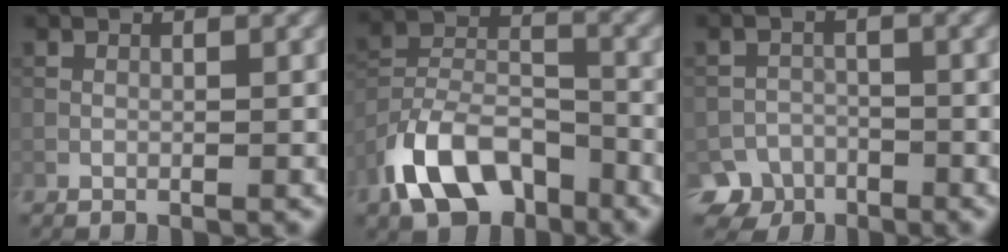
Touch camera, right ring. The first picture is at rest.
{"total": 9.1, "force": [-6.0, 4.8, 5.0], "torque": [-0.087, -0.001, -0.122]}
{"total": 5.1, "force": [-3.8, 3.4, 0.6], "torque": [0.008, -0.002, -0.055]}